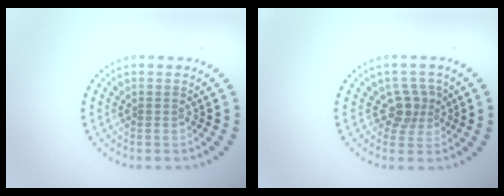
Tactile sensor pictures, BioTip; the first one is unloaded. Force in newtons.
{"total": 2.4, "press": 1.8, "slide": 1.5}